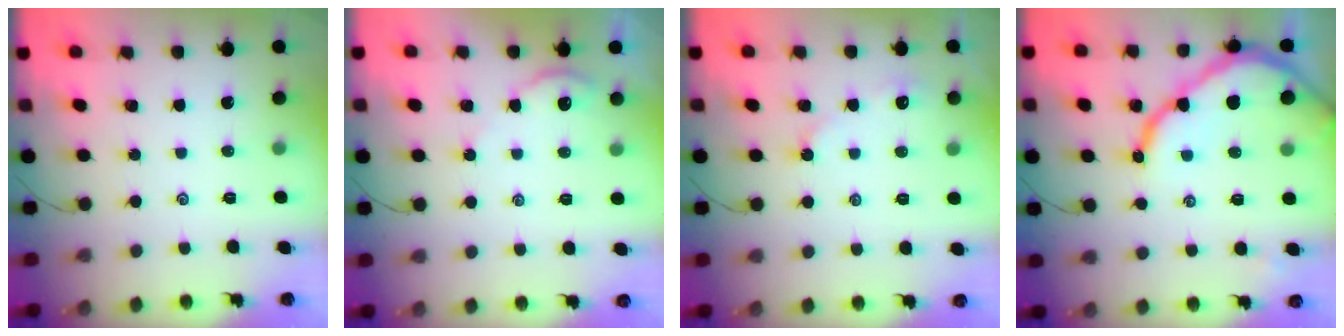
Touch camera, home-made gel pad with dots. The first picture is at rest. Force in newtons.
{"total": 2.7, "press": 2.7, "slide": 0.4}
{"total": 3.5, "press": 3.4, "slide": 0.3}
{"total": 12.5, "press": 12.5, "slide": 1.4}